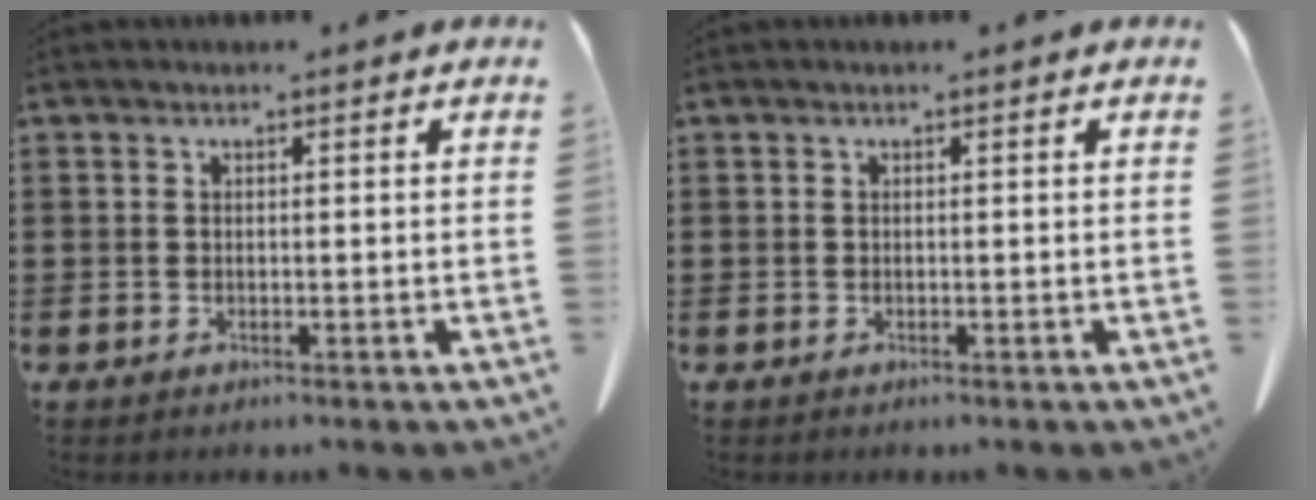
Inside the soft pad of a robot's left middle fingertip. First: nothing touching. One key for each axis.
{"total": 0.0}